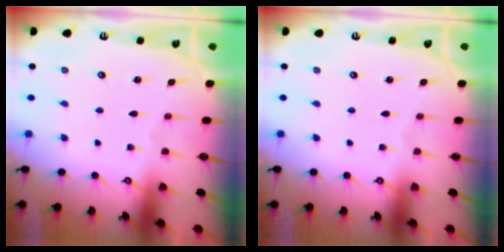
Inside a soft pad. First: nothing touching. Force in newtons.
{"total": 0.0}